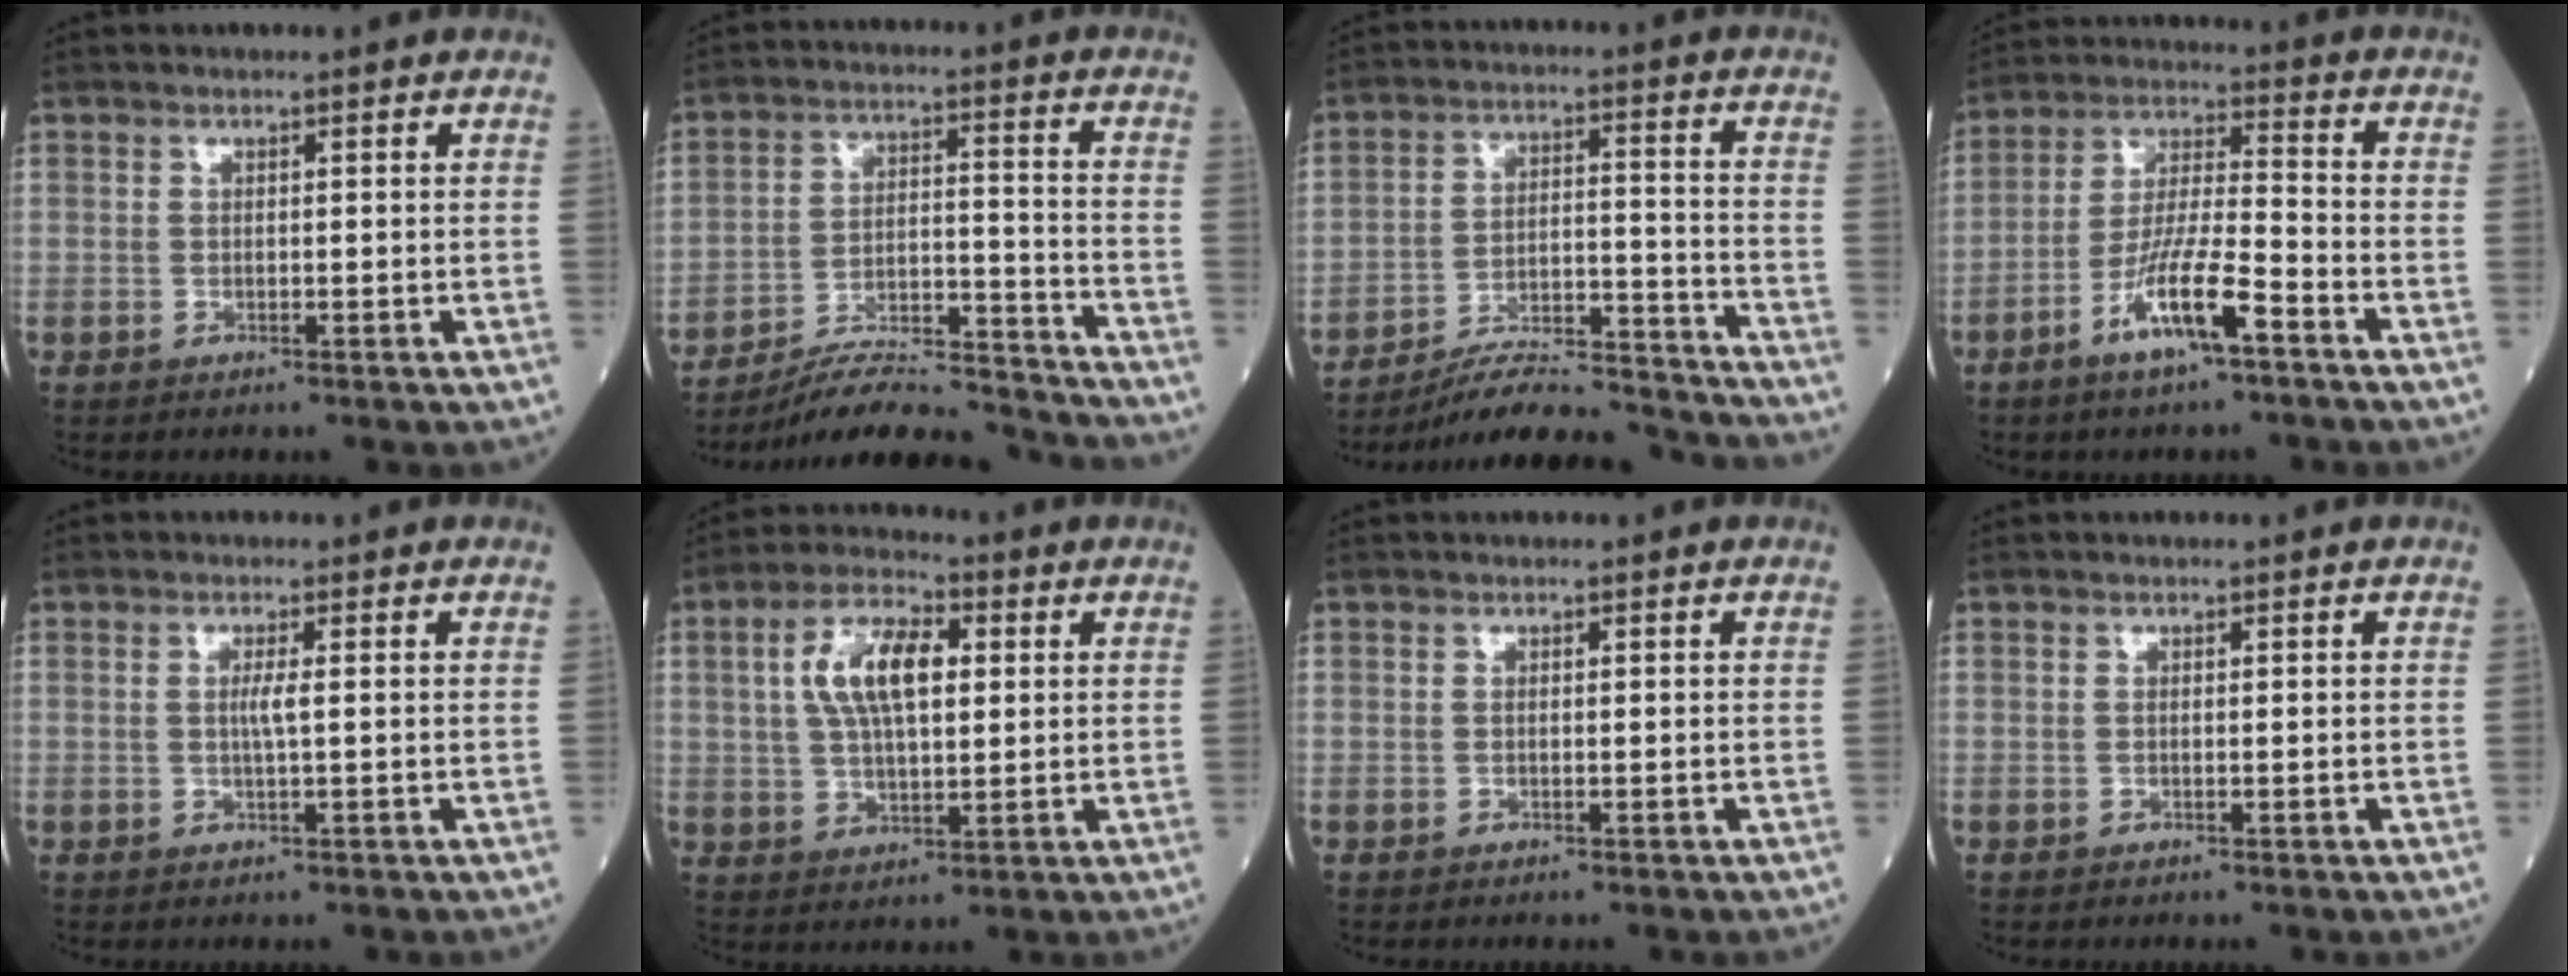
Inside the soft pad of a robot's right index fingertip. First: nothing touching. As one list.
[{"total": 16.3, "force": [-15.7, 0.4, 4.5], "torque": [-0.080, 0.015, -0.246]}, {"total": 17.9, "force": [-17.1, 0.6, 5.2], "torque": [-0.087, 0.009, -0.258]}, {"total": 10.3, "force": [-5.5, 1.0, 8.6], "torque": [-0.166, -0.005, -0.105]}, {"total": 1.7, "force": [0.1, -0.2, 1.7], "torque": [-0.037, -0.001, 0.000]}, {"total": 10.2, "force": [2.5, 4.2, 9.0], "torque": [-0.176, 0.018, 0.043]}, {"total": 0.0}, {"total": 0.0}]